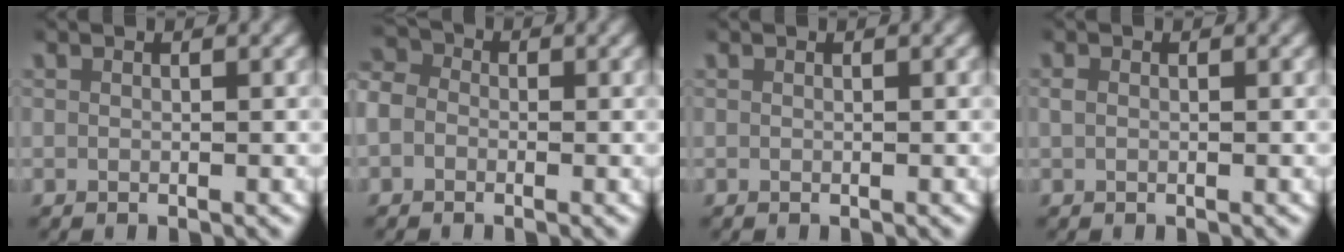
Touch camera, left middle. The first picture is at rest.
{"total": 5.0, "force": [0.5, 4.5, 2.2], "torque": [-0.047, 0.005, -0.008]}
{"total": 0.0}
{"total": 0.6, "force": [0.0, 0.5, 0.4], "torque": [-0.011, 0.000, 0.001]}